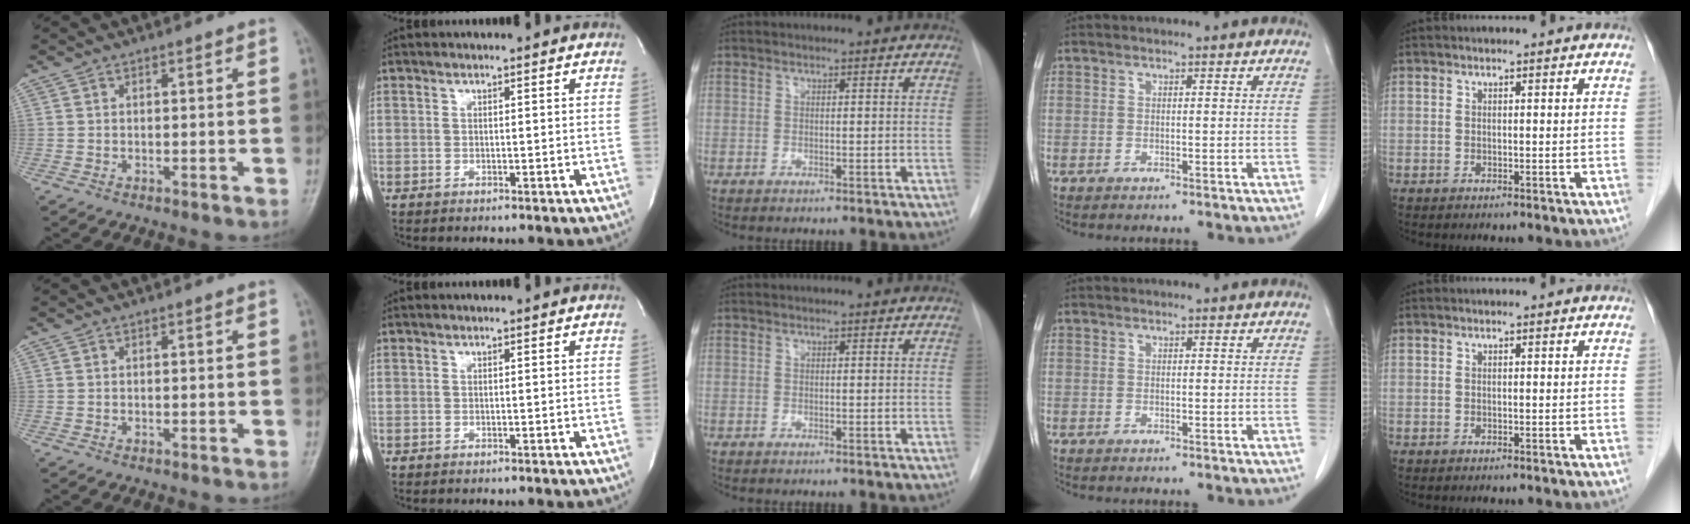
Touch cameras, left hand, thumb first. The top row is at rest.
{}